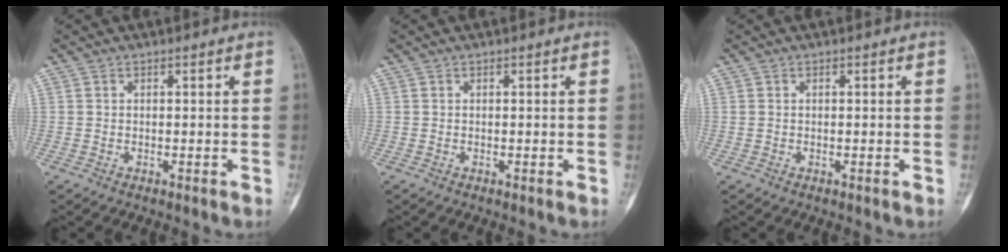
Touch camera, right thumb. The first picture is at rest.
{"total": 0.0}
{"total": 0.0}